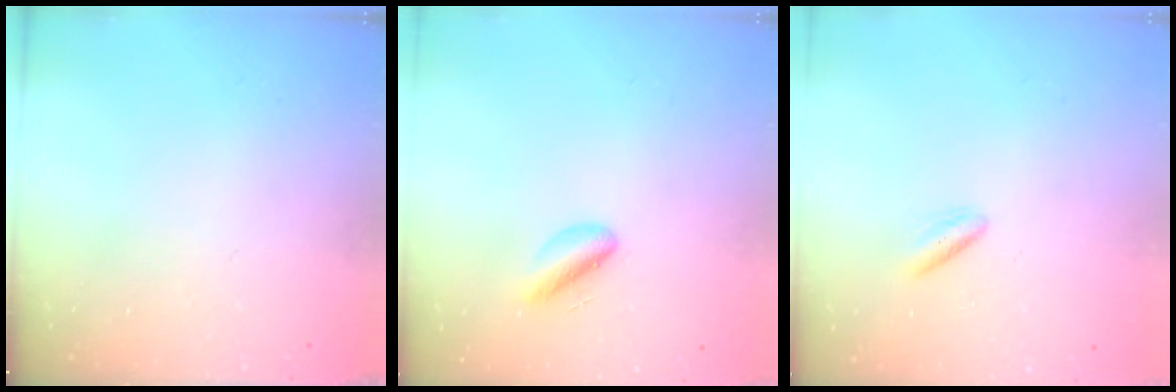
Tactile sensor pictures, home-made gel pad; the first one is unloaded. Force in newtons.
{"total": 4.4, "press": 4.1, "slide": 1.4}
{"total": 2.7, "press": 2.5, "slide": 1.2}